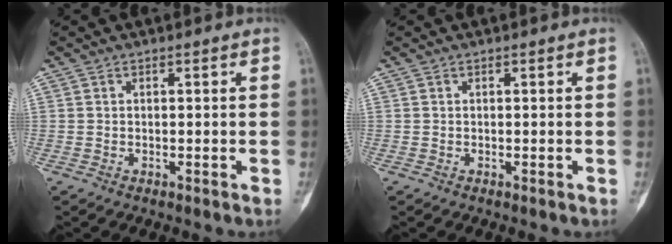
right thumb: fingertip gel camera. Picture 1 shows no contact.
{"total": 0.0}